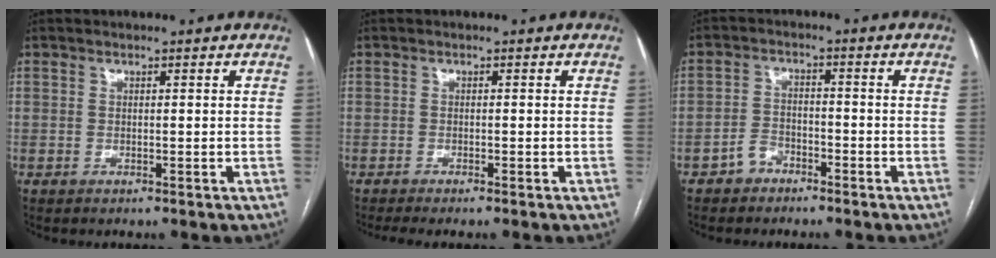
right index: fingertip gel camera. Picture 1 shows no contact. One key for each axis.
{"total": 2.9, "fx": -2.4, "fy": -0.2, "fz": 1.6, "tx": -0.022, "ty": -0.005, "tz": -0.036}
{"total": 3.3, "fx": -2.4, "fy": 2.1, "fz": 0.9, "tx": -0.016, "ty": 0.009, "tz": -0.045}